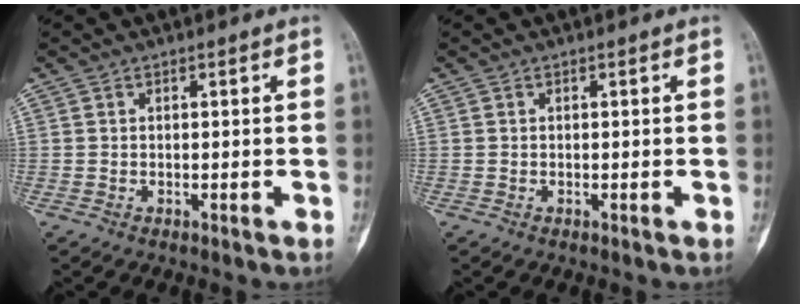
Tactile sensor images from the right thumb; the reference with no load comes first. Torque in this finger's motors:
{"motor_torque": [0.16, 0.16, 0.05, -0.11, 0.04]}